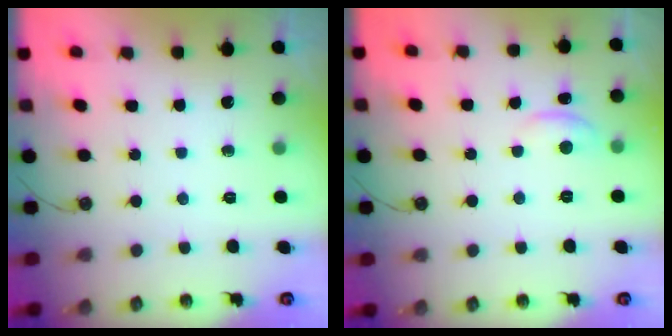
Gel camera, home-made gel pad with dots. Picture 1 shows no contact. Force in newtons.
{"total": 0.6, "press": 0.1, "slide": 0.6}